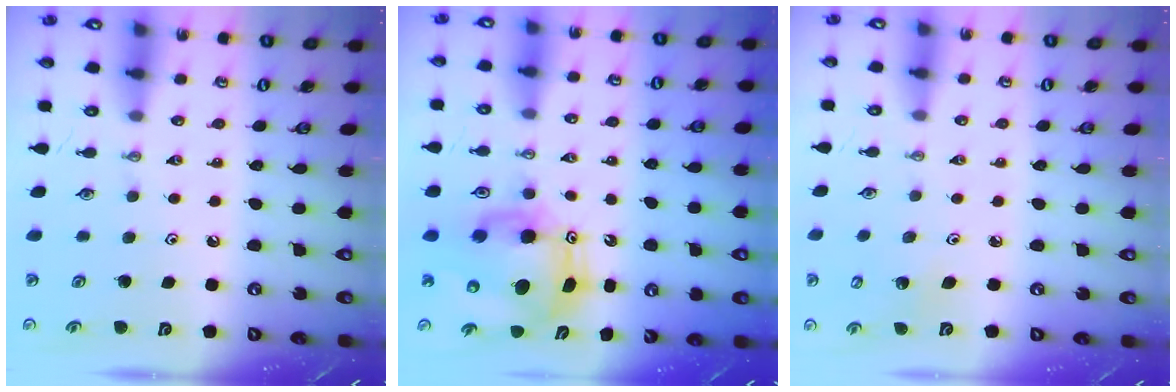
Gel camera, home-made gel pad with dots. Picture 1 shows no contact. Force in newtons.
{"total": 9.9, "press": 9.7, "slide": 2.0}
{"total": 3.0, "press": 3.0, "slide": 0.2}